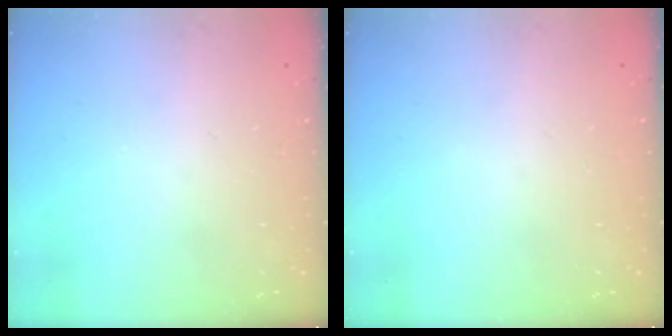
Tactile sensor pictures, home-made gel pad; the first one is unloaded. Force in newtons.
{"total": 0.0}